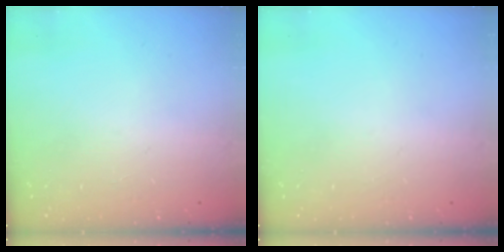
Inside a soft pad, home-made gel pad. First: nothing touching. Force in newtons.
{"total": 0.0}